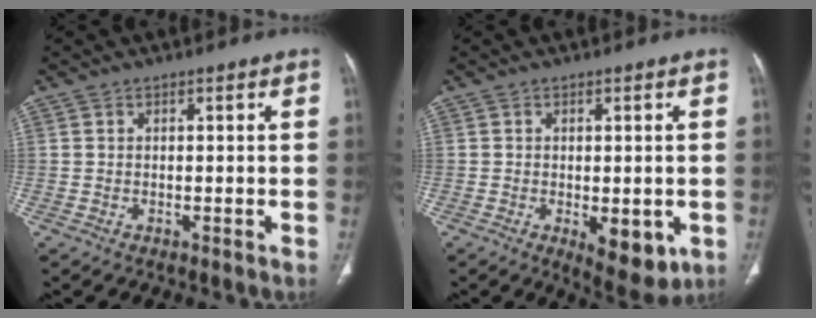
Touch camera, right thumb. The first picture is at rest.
{"total": 7.8, "force": [-2.2, 3.6, 6.5], "torque": [-0.075, -0.011, -0.019]}